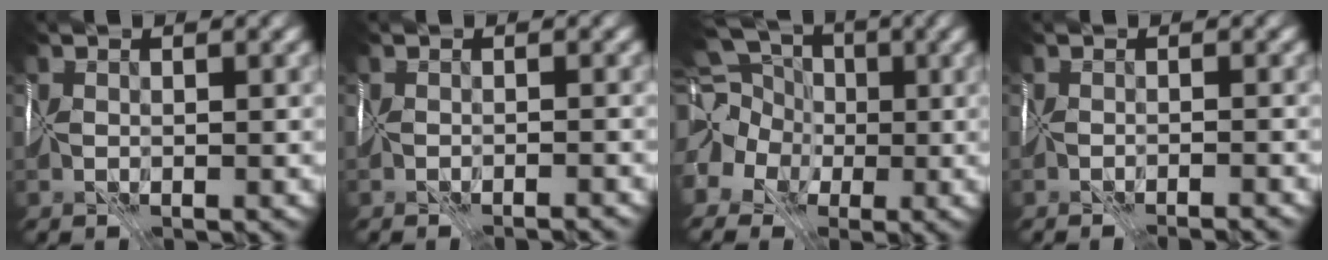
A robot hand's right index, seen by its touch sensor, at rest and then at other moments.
{"total": 3.2, "force": [-3.1, 0.2, 0.6], "torque": [-0.004, 0.000, -0.032]}
{"total": 10.8, "force": [-0.3, 9.7, 4.8], "torque": [-0.101, 0.015, -0.045]}
{"total": 3.7, "force": [-3.5, 0.4, 0.9], "torque": [-0.004, -0.002, -0.037]}